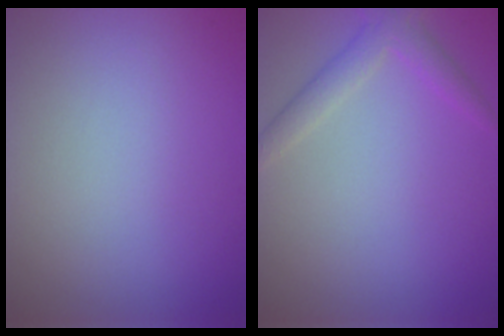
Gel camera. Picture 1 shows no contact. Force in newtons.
{"total": 2.2, "press": 2.2, "slide": 0.1}